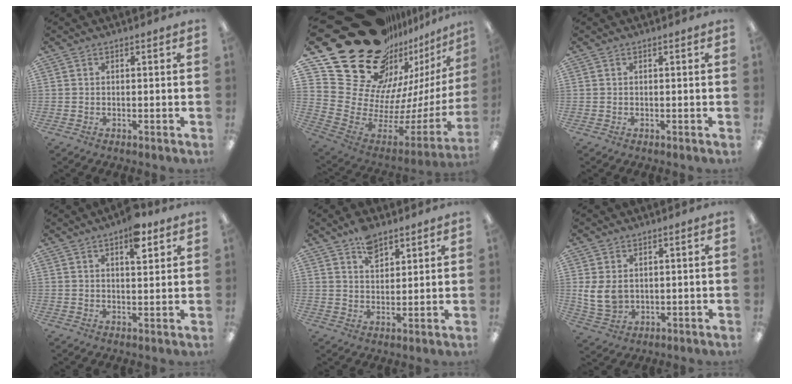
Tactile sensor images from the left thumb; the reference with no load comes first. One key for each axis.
{"total": 32.8, "fx": 19.9, "fy": 18.8, "fz": 18.1, "tx": -0.252, "ty": -0.190, "tz": 0.436}
{"total": 0.0}
{"total": 7.6, "fx": 4.6, "fy": 3.2, "fz": 5.2, "tx": -0.064, "ty": -0.021, "tz": 0.072}
{"total": 6.6, "fx": 4.8, "fy": 3.4, "fz": 3.1, "tx": -0.043, "ty": -0.024, "tz": 0.083}
{"total": 7.0, "fx": 1.8, "fy": 5.3, "fz": 4.2, "tx": -0.111, "ty": -0.004, "tz": 0.035}